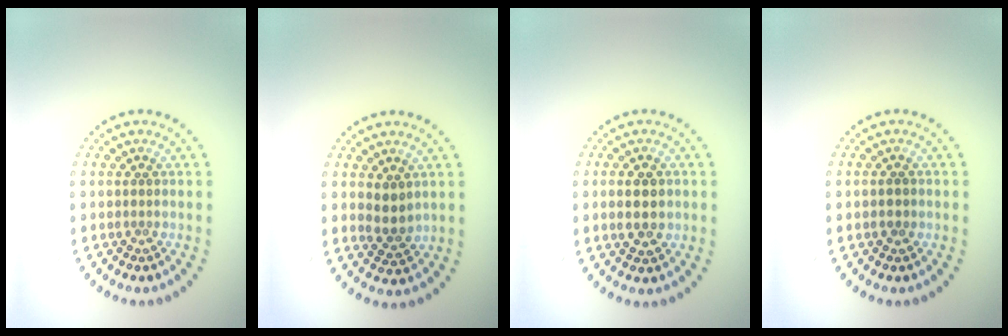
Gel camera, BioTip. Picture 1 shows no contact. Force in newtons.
{"total": 2.3, "press": 2.1, "slide": 0.8}
{"total": 3.1, "press": 3.1, "slide": 0.1}
{"total": 1.1, "press": 1.1, "slide": 0.1}